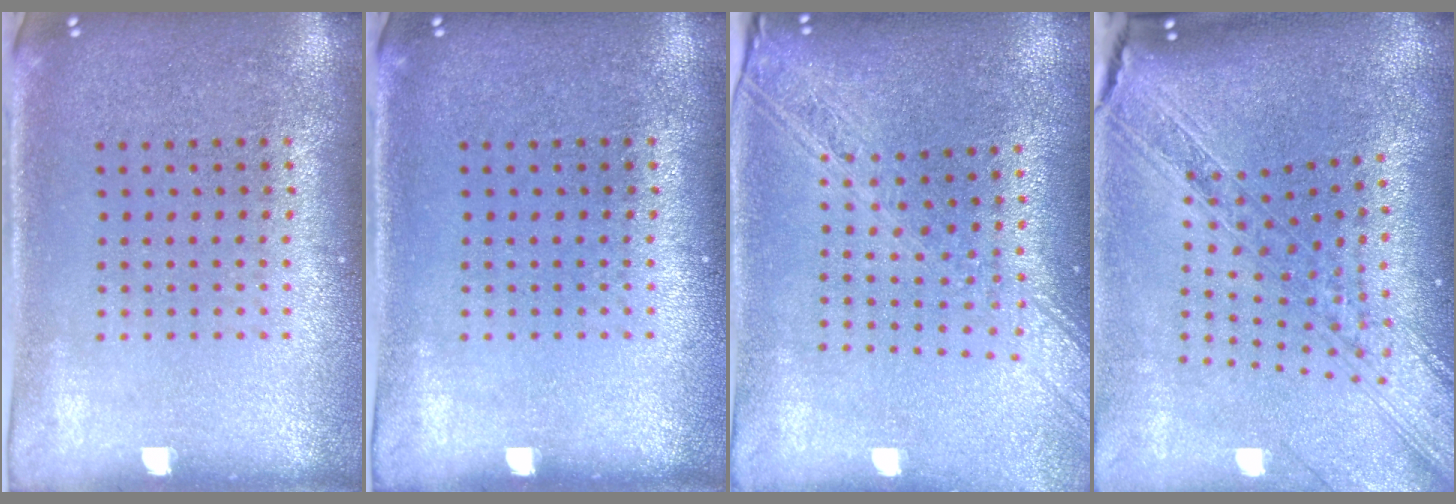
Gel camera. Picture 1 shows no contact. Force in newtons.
{"total": 0.0}
{"total": 2.1, "press": 1.8, "slide": 1.1}
{"total": 2.5, "press": 2.1, "slide": 1.4}